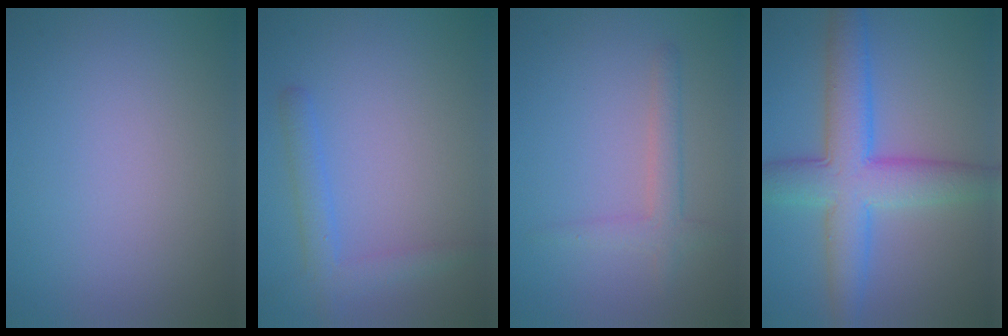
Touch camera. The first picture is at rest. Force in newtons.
{"total": 2.6, "press": 2.6, "slide": 0.1}
{"total": 2.1, "press": 2.1, "slide": 0.1}
{"total": 7.6, "press": 7.6, "slide": 0.4}